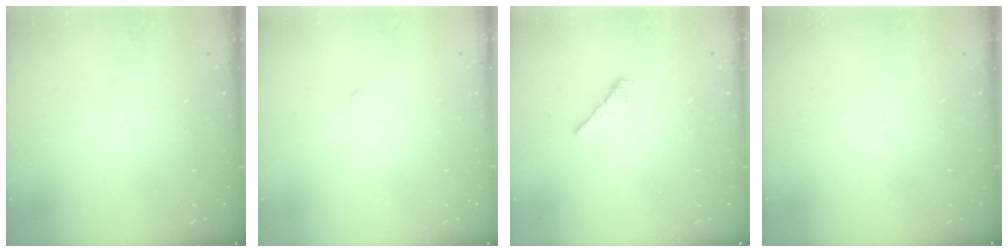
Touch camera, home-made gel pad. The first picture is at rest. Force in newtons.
{"total": 0.0}
{"total": 2.4, "press": 2.3, "slide": 0.7}
{"total": 0.0}